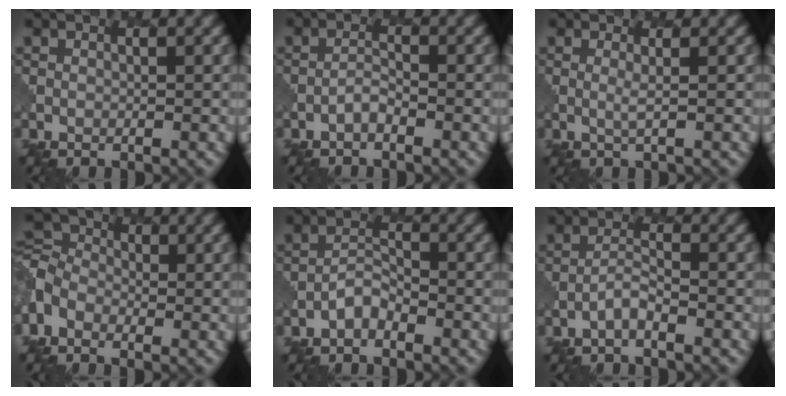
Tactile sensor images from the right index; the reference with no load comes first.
{"total": 0.8, "force": [-0.6, 0.1, 0.5], "torque": [-0.010, 0.004, -0.015]}
{"total": 1.1, "force": [0.5, 0.2, 1.0], "torque": [-0.017, -0.004, 0.005]}
{"total": 4.1, "force": [-1.8, 2.9, 2.2], "torque": [-0.049, 0.006, -0.055]}
{"total": 1.4, "force": [-1.1, 0.6, 0.7], "torque": [-0.012, 0.008, -0.025]}
{"total": 1.2, "force": [-1.0, 0.1, 0.7], "torque": [-0.014, 0.006, -0.025]}